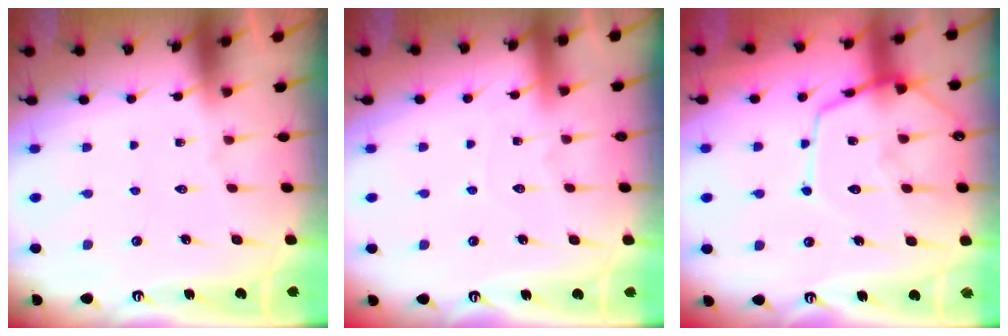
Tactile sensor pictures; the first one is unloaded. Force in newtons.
{"total": 4.1, "press": 4.1, "slide": 0.4}
{"total": 12.5, "press": 12.4, "slide": 1.2}